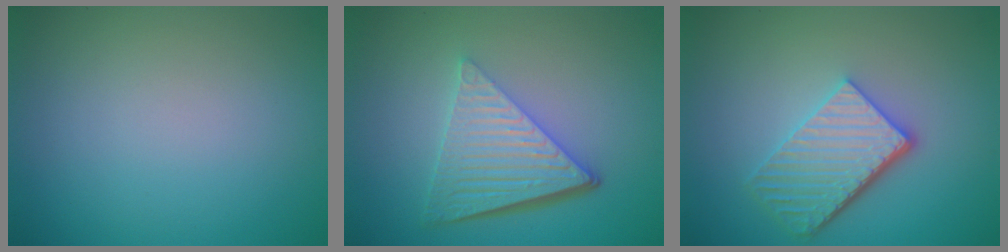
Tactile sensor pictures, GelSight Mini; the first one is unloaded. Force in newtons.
{"total": 6.6, "press": 4.4, "slide": 4.9}
{"total": 5.2, "press": 3.9, "slide": 3.5}